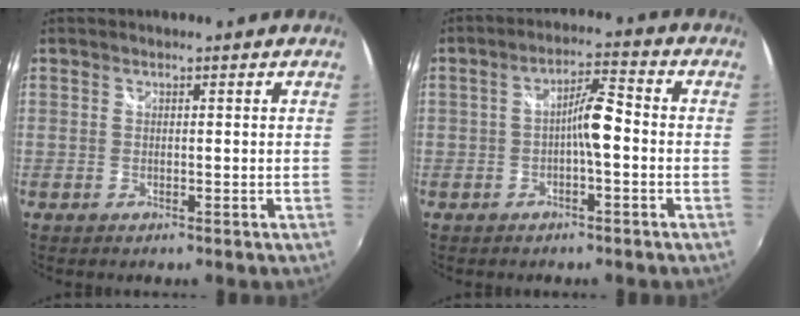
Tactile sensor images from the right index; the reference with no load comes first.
{"total": 4.3, "force": [-1.0, -0.8, 4.0], "torque": [-0.067, 0.003, -0.014]}